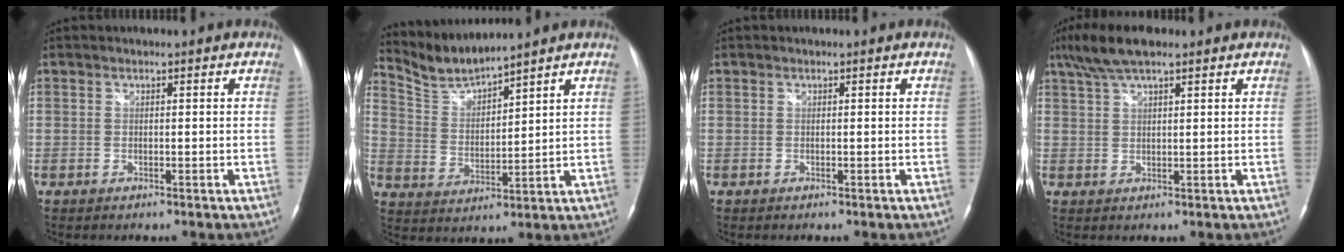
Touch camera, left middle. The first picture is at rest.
{"total": 6.7, "force": [6.6, -1.0, 0.3], "torque": [-0.027, -0.002, 0.147]}
{"total": 0.0}
{"total": 6.6, "force": [4.7, 1.4, 4.3], "torque": [-0.094, 0.023, 0.088]}